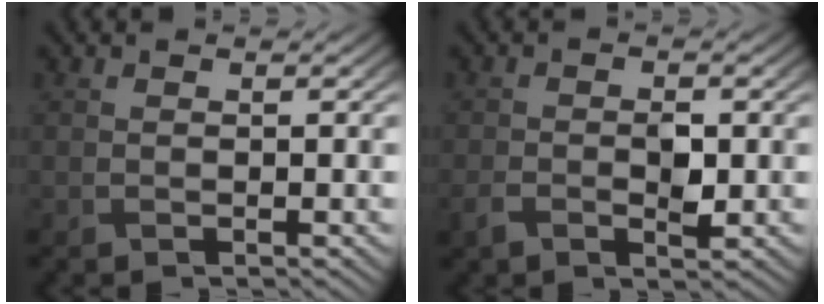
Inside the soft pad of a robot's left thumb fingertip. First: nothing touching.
{"total": 3.3, "force": [-0.9, 1.9, 2.5], "torque": [-0.052, -0.006, -0.016]}